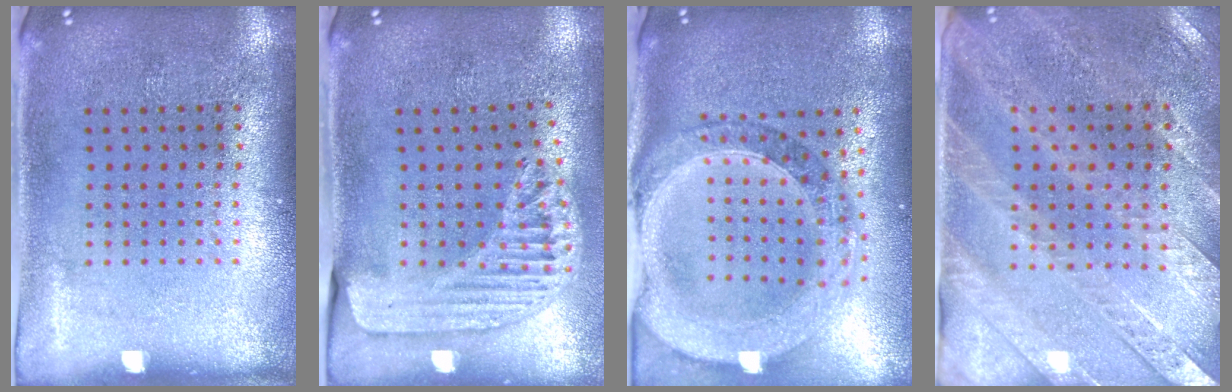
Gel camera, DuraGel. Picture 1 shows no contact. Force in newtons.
{"total": 1.5, "press": 1.5, "slide": 0.3}
{"total": 1.9, "press": 1.8, "slide": 0.7}
{"total": 3.0, "press": 2.7, "slide": 1.4}